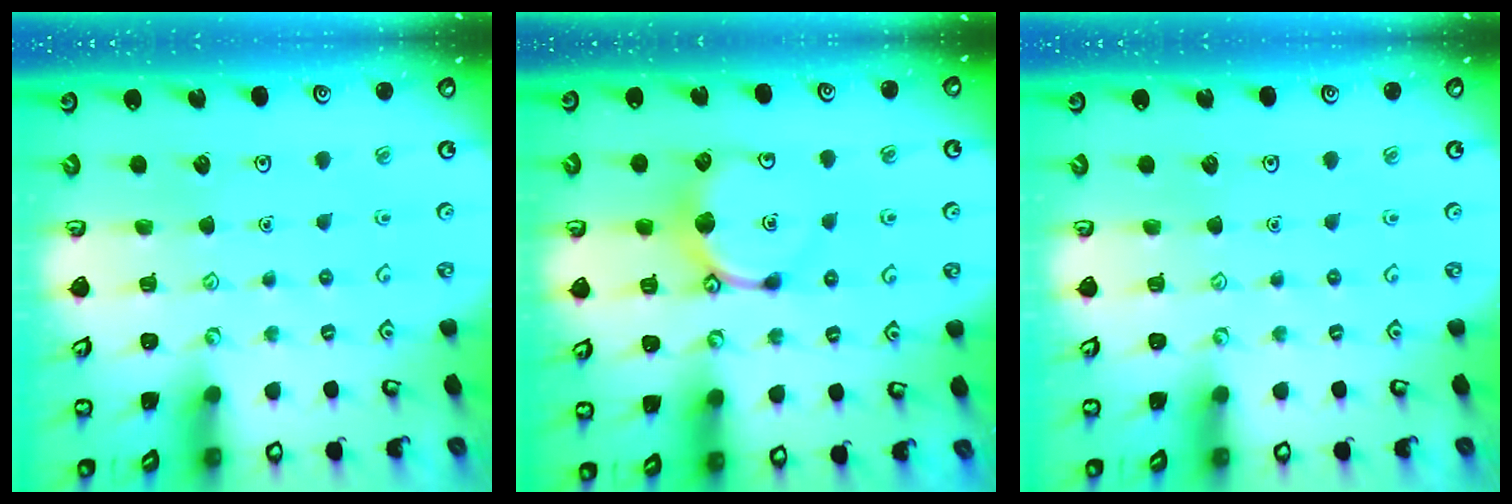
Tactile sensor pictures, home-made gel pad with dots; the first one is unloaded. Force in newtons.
{"total": 9.1, "press": 9.1, "slide": 0.4}
{"total": 0.0}